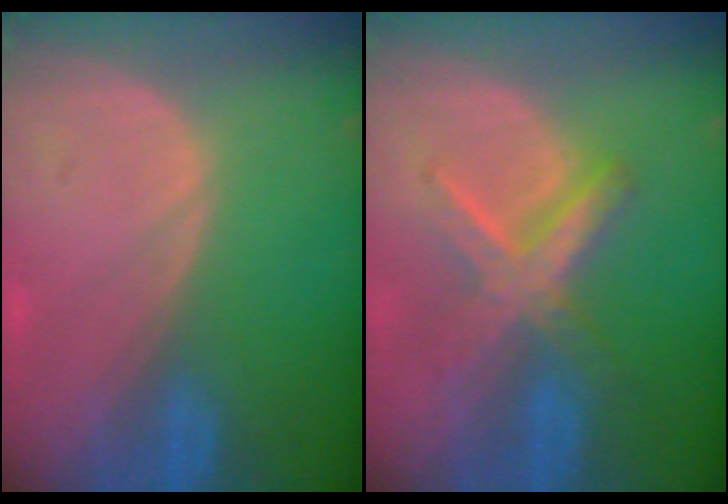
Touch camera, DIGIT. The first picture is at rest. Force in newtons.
{"total": 6.3, "press": 6.3, "slide": 0.2}